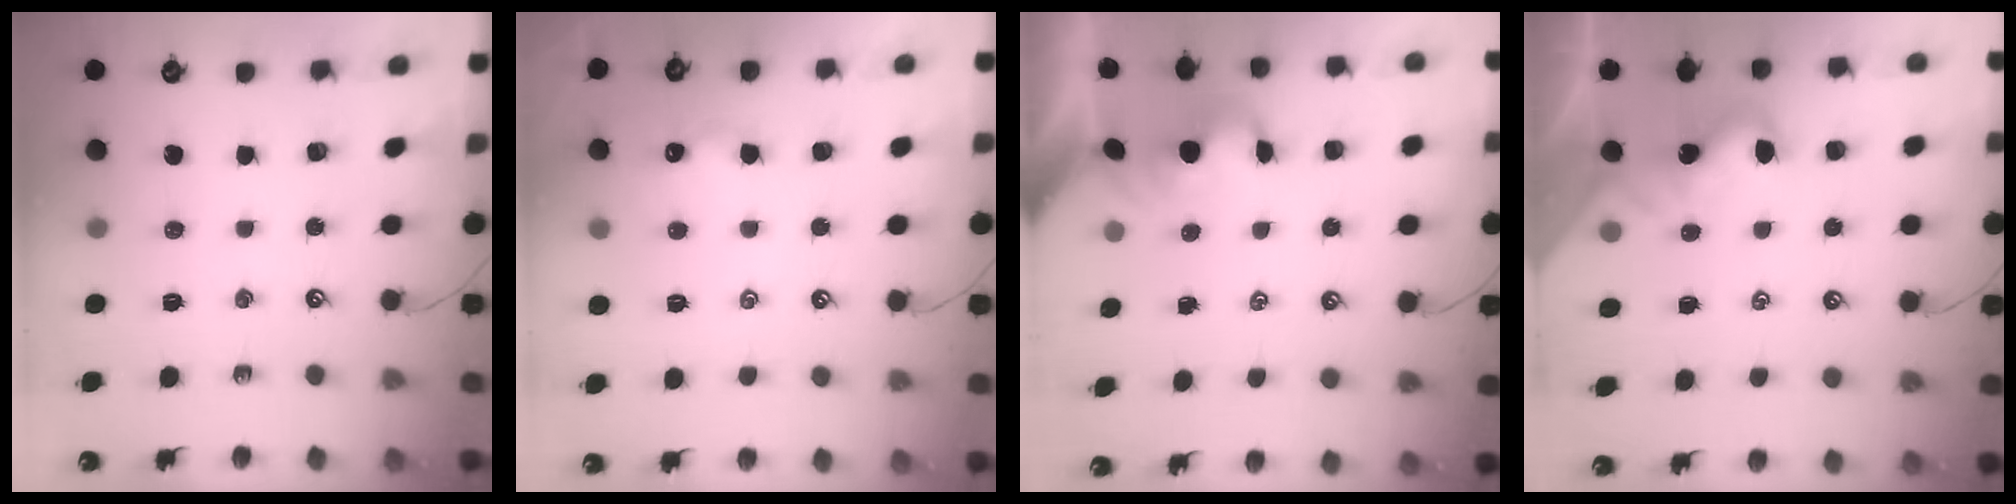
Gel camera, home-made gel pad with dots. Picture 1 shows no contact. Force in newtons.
{"total": 0.7, "press": 0.5, "slide": 0.5}
{"total": 0.0}
{"total": 2.0, "press": 1.9, "slide": 0.5}